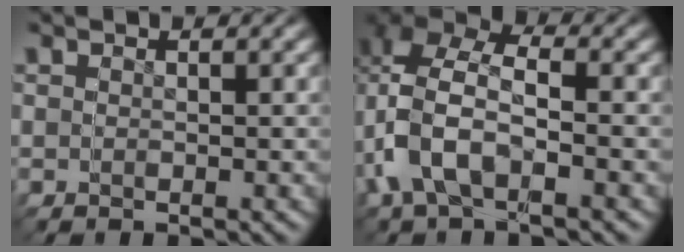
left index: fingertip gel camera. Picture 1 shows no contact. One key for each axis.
{"total": 6.0, "fx": -0.5, "fy": 5.0, "fz": 3.2, "tx": -0.086, "ty": -0.008, "tz": -0.016}